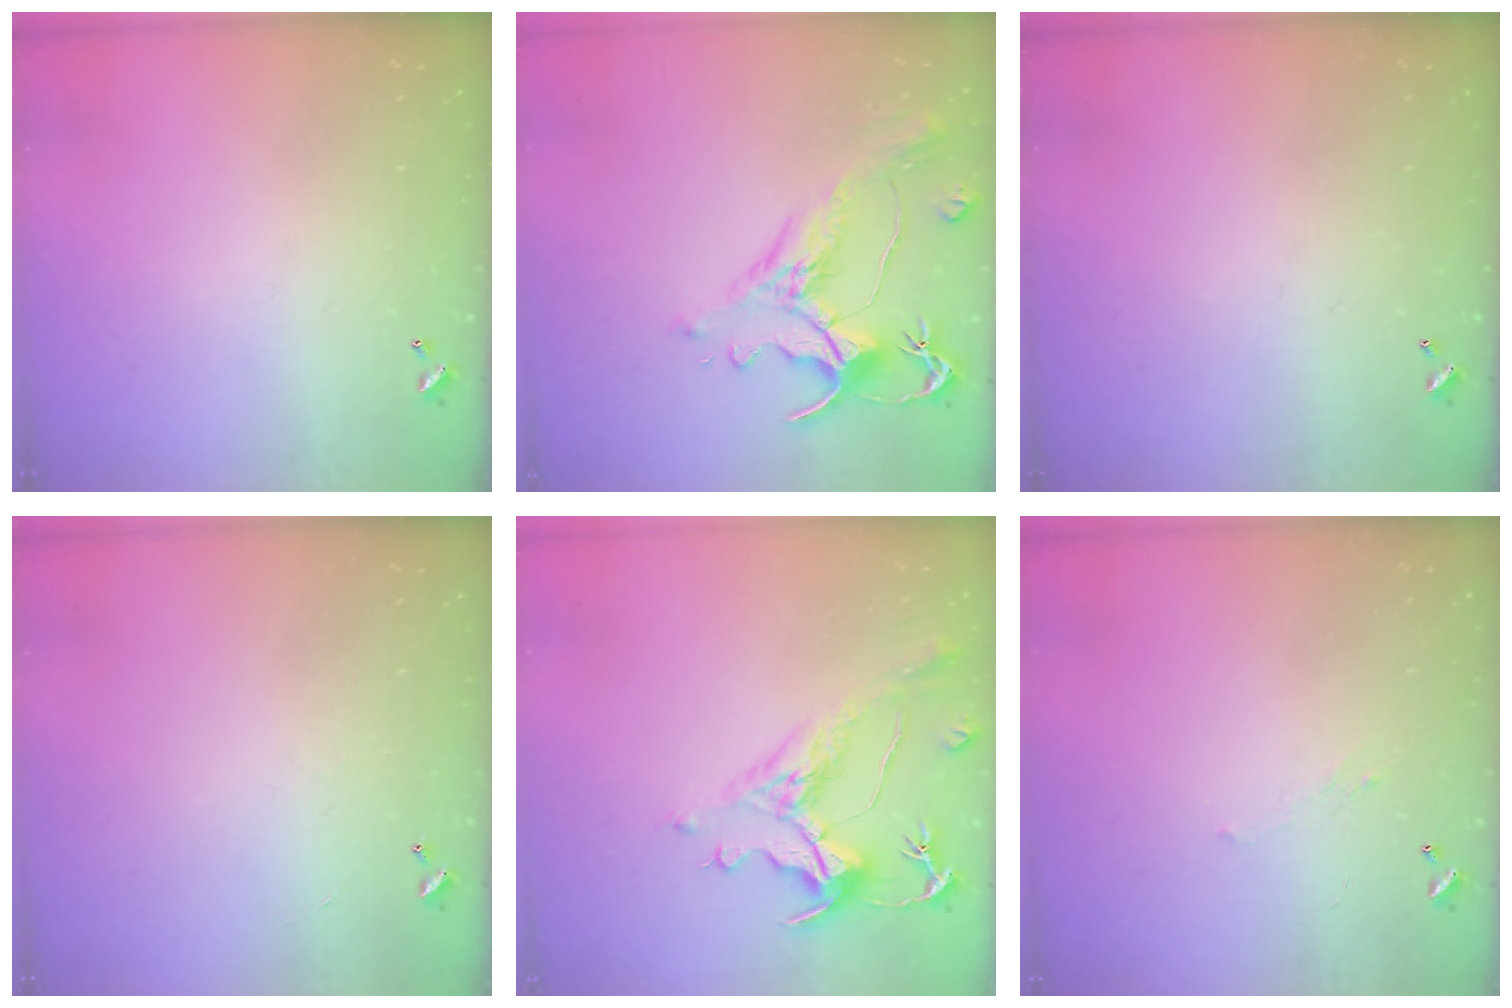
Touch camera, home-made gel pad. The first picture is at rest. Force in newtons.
{"total": 1.6, "press": 0.4, "slide": 1.5}
{"total": 0.0}
{"total": 1.2, "press": 1.1, "slide": 0.4}
{"total": 1.4, "press": 0.2, "slide": 1.4}
{"total": 1.3, "press": 1.1, "slide": 0.7}